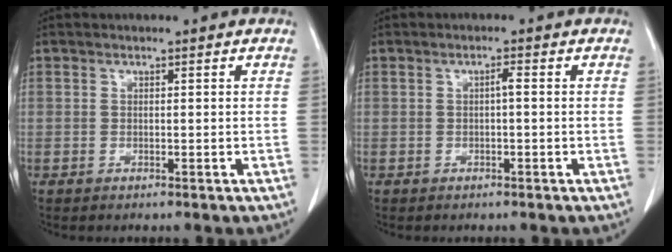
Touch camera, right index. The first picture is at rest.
{"total": 1.2, "force": [-0.1, 0.1, 1.2], "torque": [-0.021, 0.004, -0.001]}